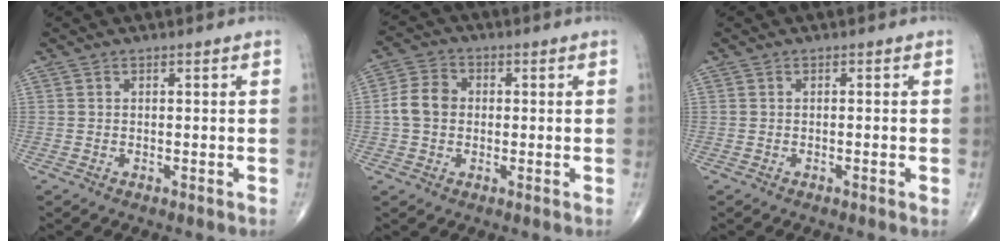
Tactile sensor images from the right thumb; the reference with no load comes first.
{"total": 6.3, "force": [-0.1, 5.0, 3.7], "torque": [-0.063, 0.016, -0.009]}
{"total": 0.9, "force": [-0.3, 0.0, 0.8], "torque": [-0.013, -0.002, -0.003]}